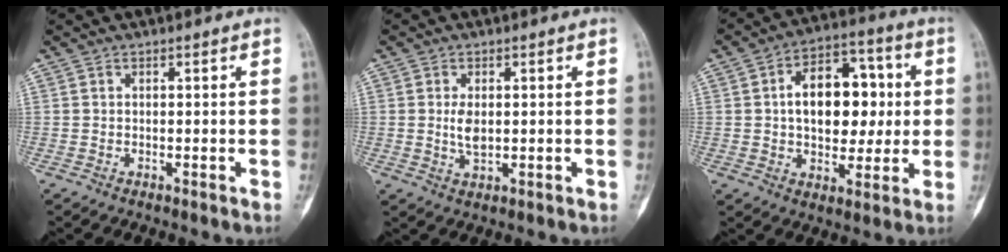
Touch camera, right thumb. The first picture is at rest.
{"total": 3.2, "force": [0.1, 1.4, 2.9], "torque": [-0.055, -0.007, 0.005]}
{"total": 15.8, "force": [1.5, 9.9, 12.2], "torque": [-0.139, 0.024, 0.019]}